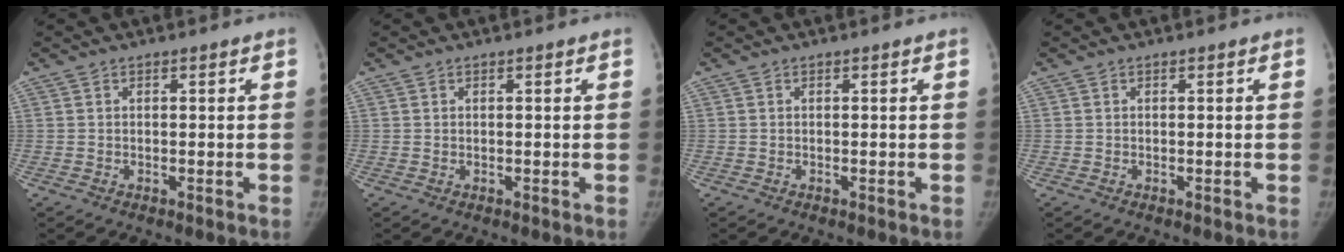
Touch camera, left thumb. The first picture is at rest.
{"total": 0.0}
{"total": 0.0}
{"total": 0.0}